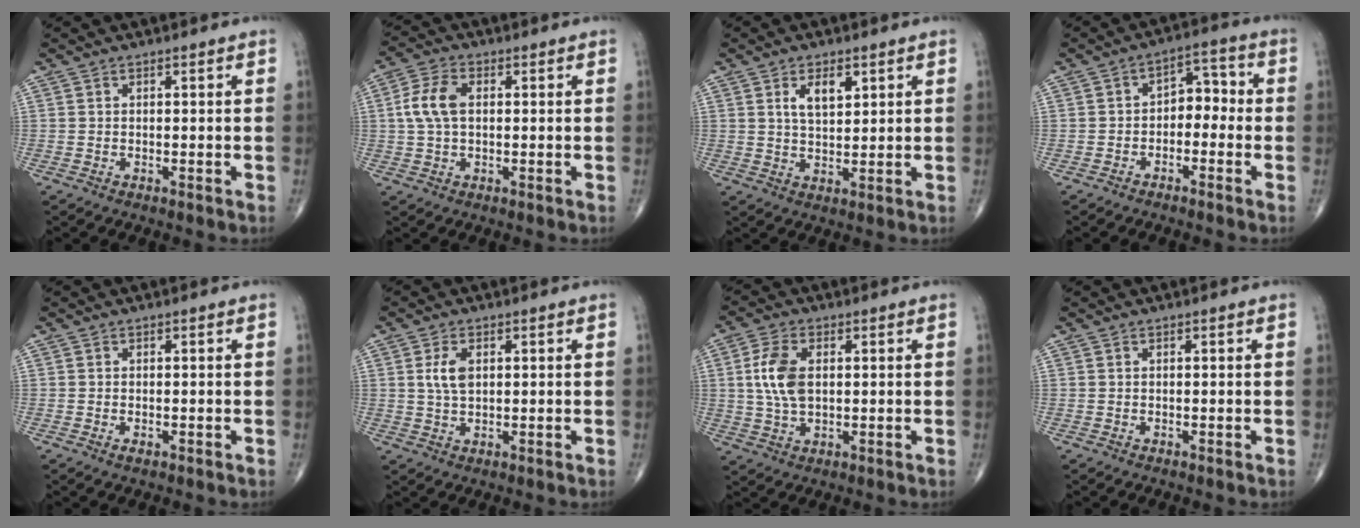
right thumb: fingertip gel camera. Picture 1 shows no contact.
{"total": 6.6, "force": [0.8, 3.9, 5.3], "torque": [-0.118, 0.015, 0.011]}
{"total": 5.3, "force": [2.3, 2.6, 3.9], "torque": [-0.056, -0.016, 0.042]}
{"total": 5.7, "force": [-1.5, 3.8, 4.0], "torque": [-0.031, 0.039, -0.036]}
{"total": 0.9, "force": [-0.4, 0.5, 0.7], "torque": [-0.012, -0.001, -0.006]}
{"total": 4.2, "force": [1.0, 2.3, 3.4], "torque": [-0.068, -0.003, 0.020]}
{"total": 7.9, "force": [1.2, 4.4, 6.4], "torque": [-0.134, 0.001, 0.023]}
{"total": 0.0}